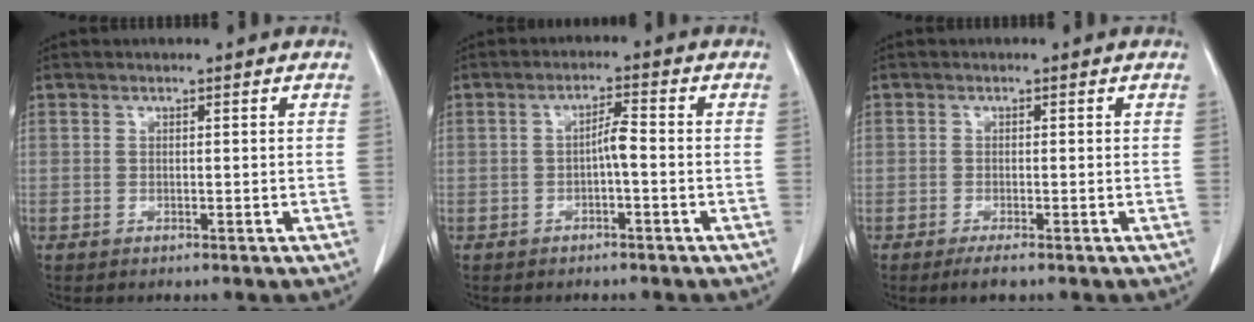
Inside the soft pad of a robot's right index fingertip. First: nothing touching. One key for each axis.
{"total": 2.7, "fx": -0.7, "fy": 0.4, "fz": 2.6, "tx": -0.045, "ty": 0.007, "tz": -0.011}
{"total": 1.8, "fx": -1.3, "fy": 0.4, "fz": 1.2, "tx": -0.023, "ty": -0.003, "tz": -0.020}